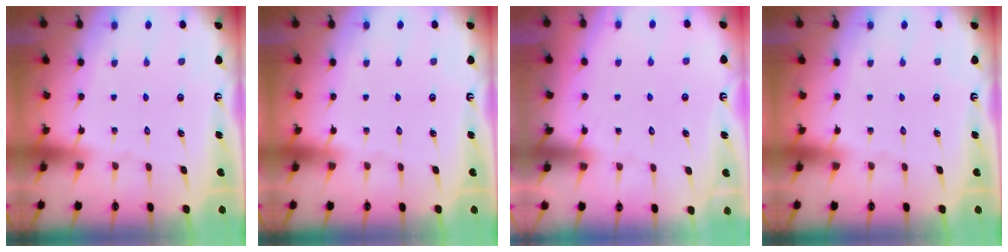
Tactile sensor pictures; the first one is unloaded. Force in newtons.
{"total": 0.0}
{"total": 4.7, "press": 4.7, "slide": 0.4}
{"total": 0.0}